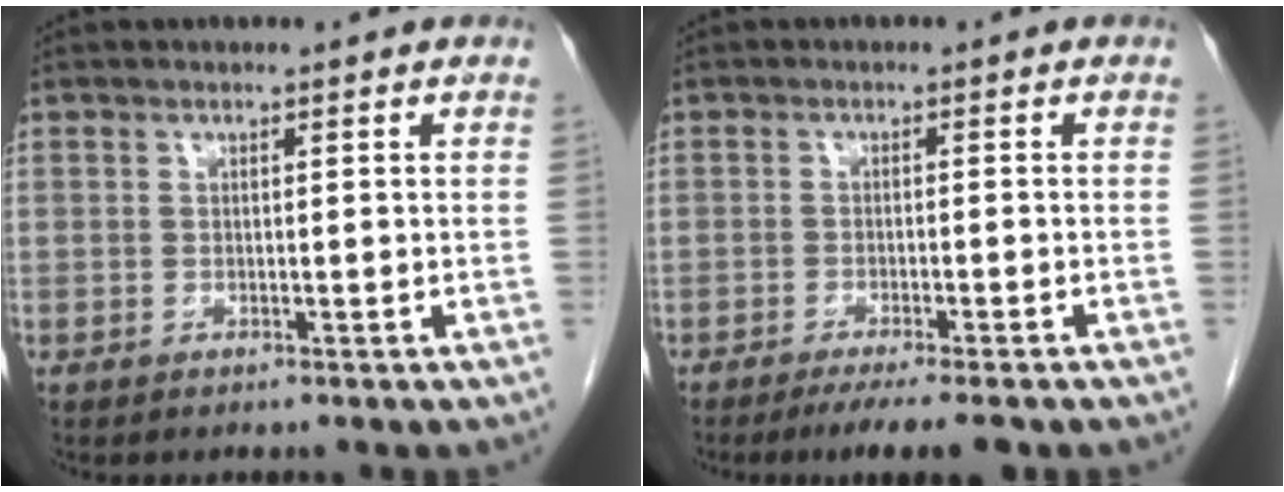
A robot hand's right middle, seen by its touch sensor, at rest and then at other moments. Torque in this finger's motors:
{"motor_torque": [0.45, -0.37, 0.07, 0.02]}